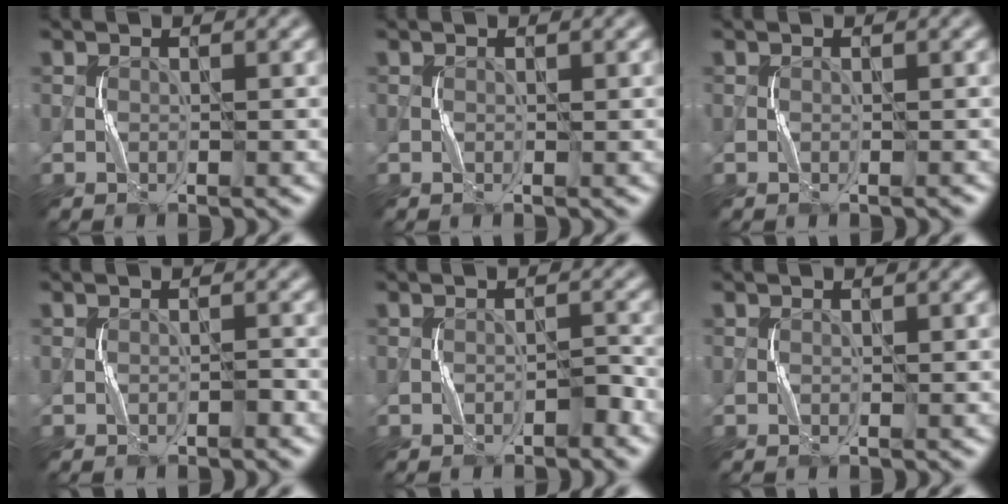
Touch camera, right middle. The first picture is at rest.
{"total": 0.0}
{"total": 0.0}
{"total": 0.6, "force": [-0.4, 0.4, 0.4], "torque": [-0.008, 0.005, -0.006]}
{"total": 1.2, "force": [-0.8, 0.6, 0.7], "torque": [-0.010, 0.006, -0.013]}
{"total": 0.0}